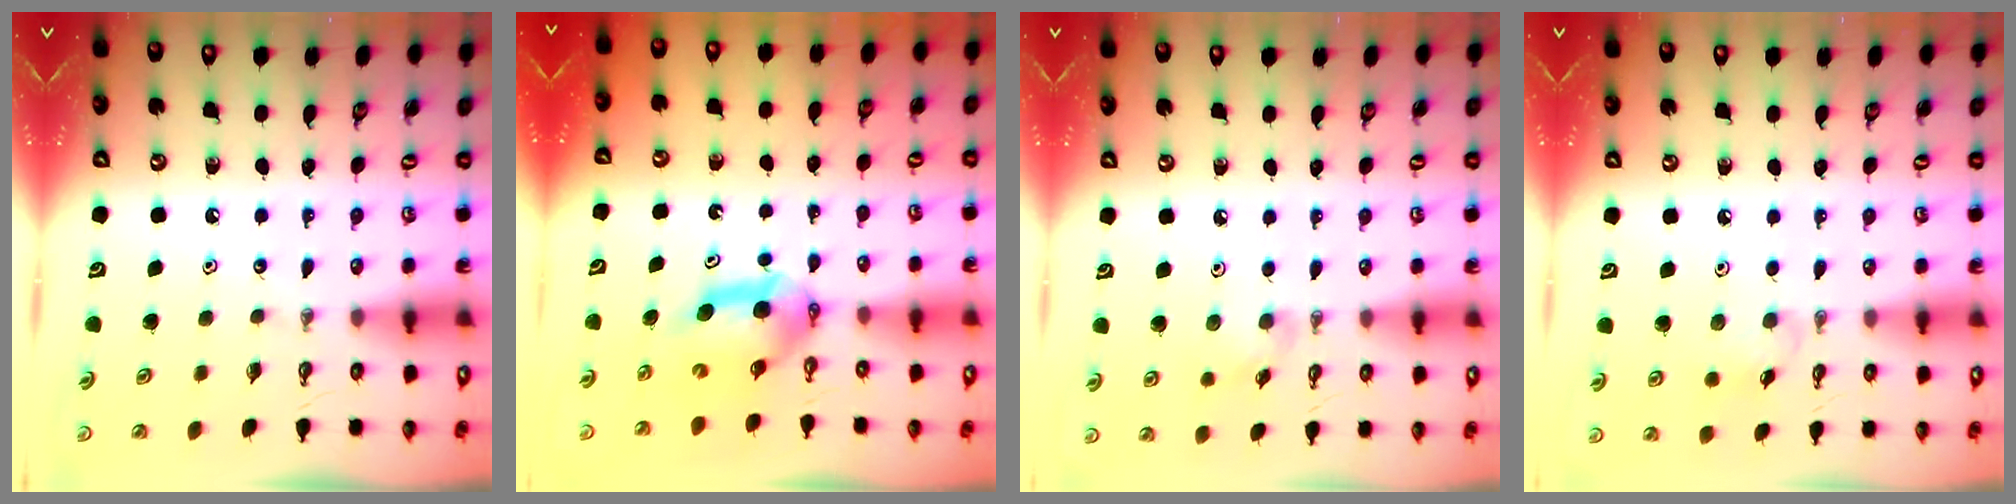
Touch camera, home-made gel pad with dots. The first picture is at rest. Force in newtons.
{"total": 6.0, "press": 6.0, "slide": 0.8}
{"total": 5.5, "press": 5.4, "slide": 1.1}
{"total": 5.3, "press": 5.1, "slide": 1.1}